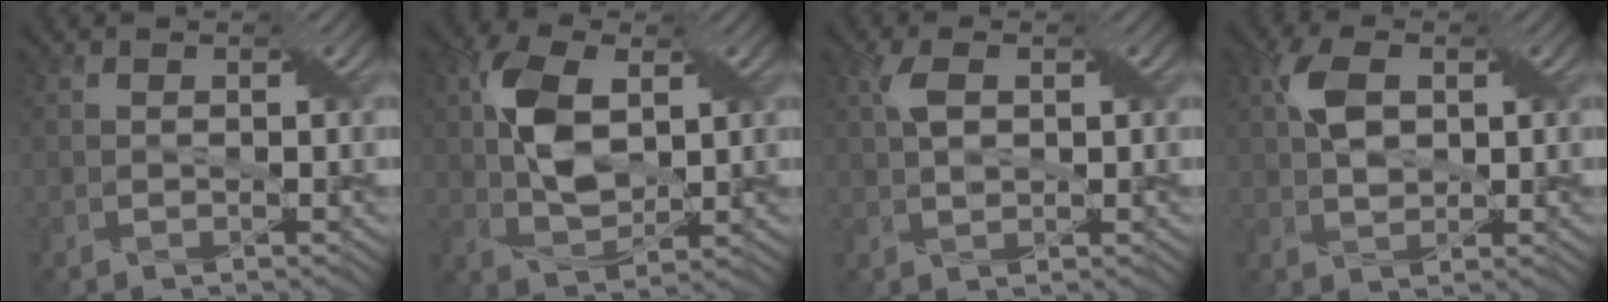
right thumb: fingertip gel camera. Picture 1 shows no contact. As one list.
[{"total": 8.2, "force": [1.8, 4.6, 6.5], "torque": [-0.142, 0.008, 0.035]}, {"total": 3.2, "force": [0.9, 1.5, 2.7], "torque": [-0.061, 0.008, 0.018]}, {"total": 5.1, "force": [1.3, 2.9, 3.9], "torque": [-0.089, 0.009, 0.025]}]